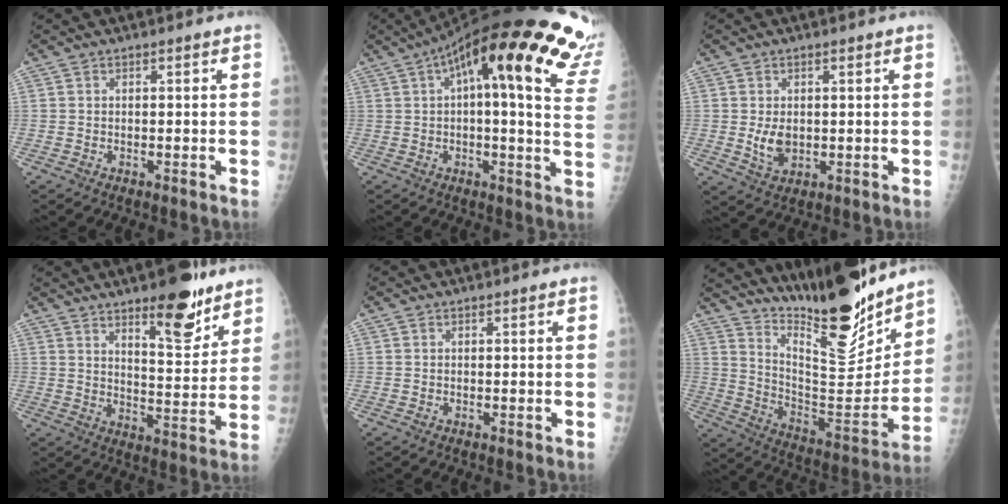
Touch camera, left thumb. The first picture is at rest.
{"total": 28.1, "force": [15.1, 6.6, 22.7], "torque": [-0.258, 0.022, 0.181]}
{"total": 4.3, "force": [0.2, 3.0, 3.1], "torque": [-0.046, -0.009, 0.012]}
{"total": 12.9, "force": [8.7, 4.1, 8.6], "torque": [-0.093, -0.061, 0.133]}
{"total": 0.0}
{"total": 23.1, "force": [19.1, 4.7, 12.2], "torque": [-0.157, -0.131, 0.309]}